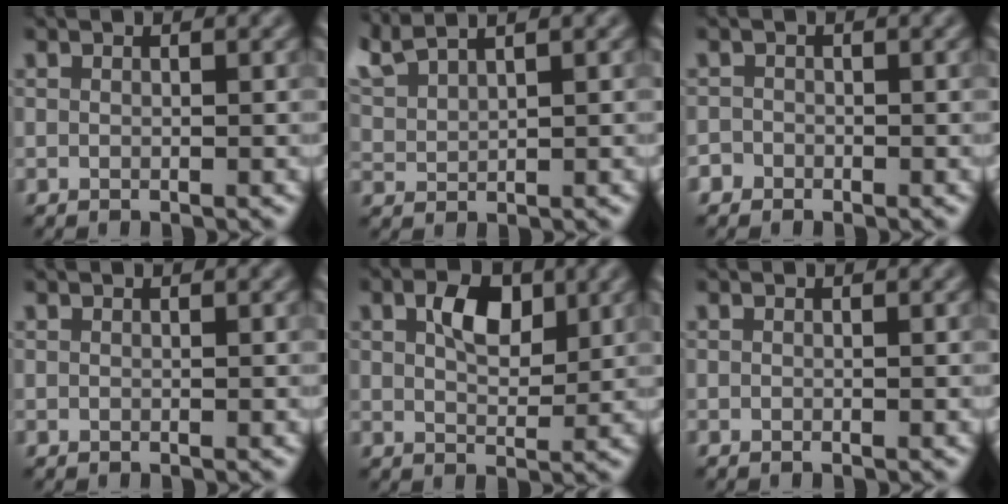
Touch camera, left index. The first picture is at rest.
{"total": 4.1, "force": [3.6, 0.7, 1.8], "torque": [-0.050, 0.017, 0.070]}
{"total": 1.0, "force": [-0.6, 0.8, -0.1], "torque": [0.007, 0.004, -0.012]}
{"total": 0.0}
{"total": 3.9, "force": [1.6, 2.2, 2.9], "torque": [-0.053, 0.006, 0.028]}
{"total": 0.0}